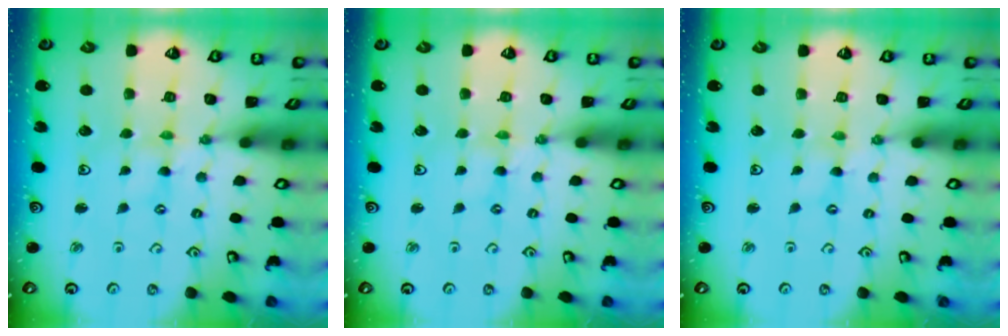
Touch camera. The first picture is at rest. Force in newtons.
{"total": 0.0}
{"total": 0.0}